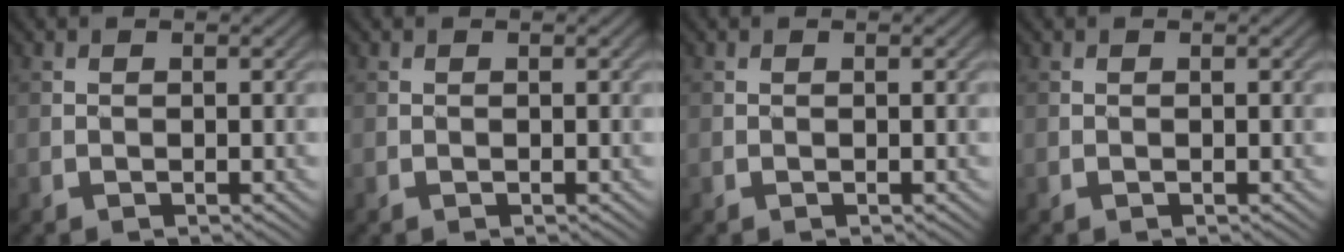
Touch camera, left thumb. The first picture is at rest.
{"total": 0.0}
{"total": 0.0}
{"total": 0.0}